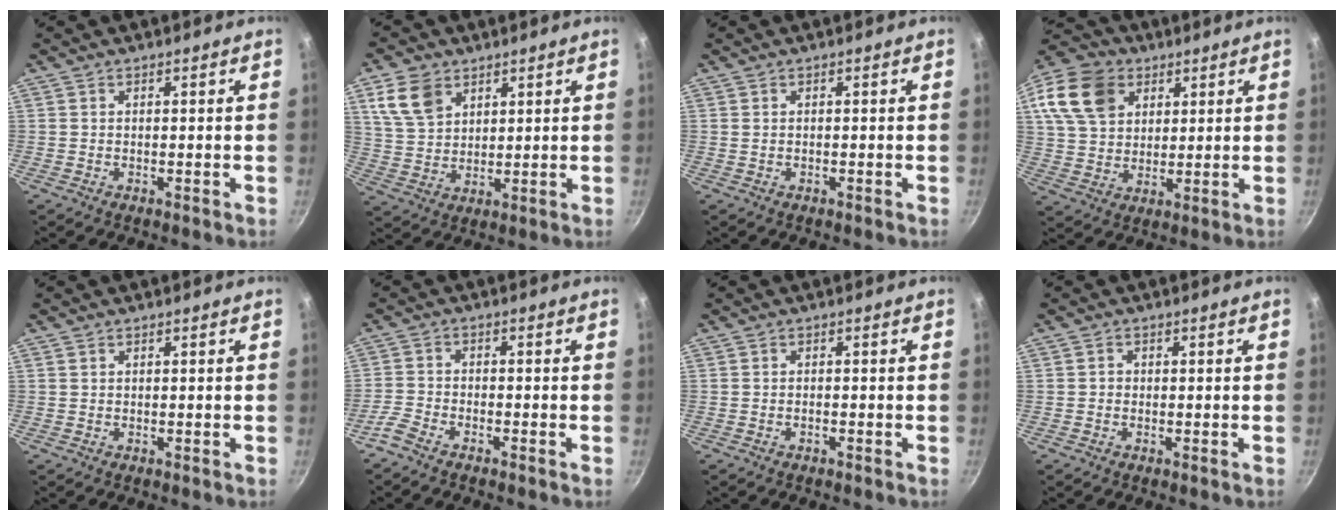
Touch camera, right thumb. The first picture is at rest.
{"total": 9.2, "force": [4.7, 6.3, 4.9], "torque": [-0.078, -0.011, 0.099]}
{"total": 0.0}
{"total": 15.8, "force": [6.7, 11.7, 8.2], "torque": [-0.142, 0.000, 0.123]}
{"total": 0.0}
{"total": 3.5, "force": [-2.8, 1.2, 1.6], "torque": [-0.047, 0.023, -0.067]}
{"total": 0.7, "force": [-0.5, 0.3, 0.4], "torque": [-0.011, 0.005, -0.011]}
{"total": 0.9, "force": [-0.1, 0.8, 0.2], "torque": [-0.002, 0.004, -0.002]}